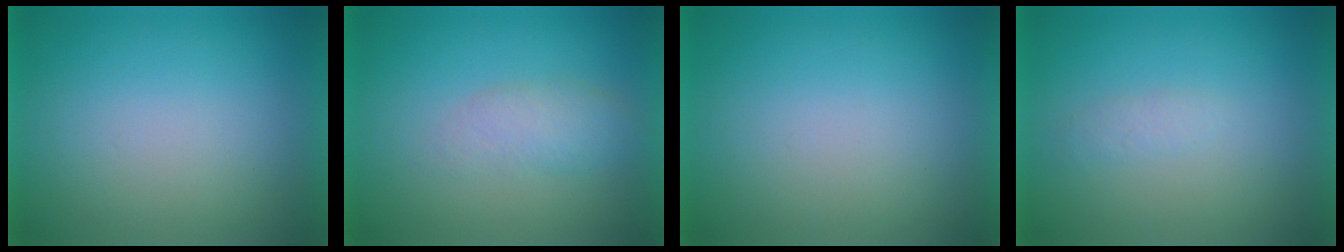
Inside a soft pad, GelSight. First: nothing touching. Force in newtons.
{"total": 3.9}
{"total": 0.0}
{"total": 1.4}